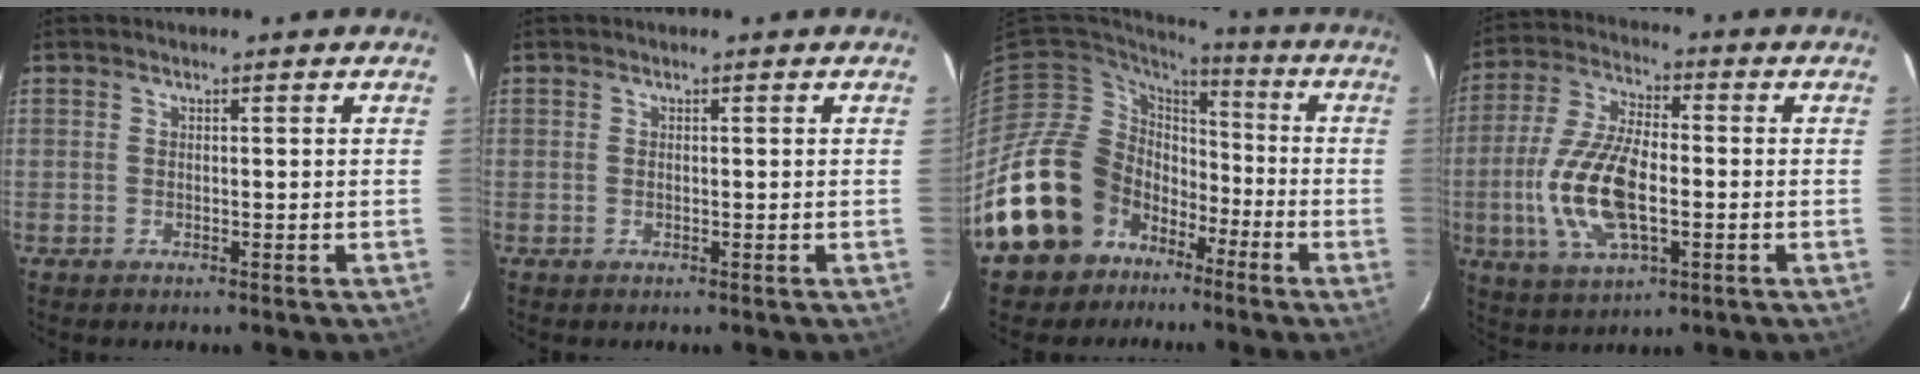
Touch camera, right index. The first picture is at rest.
{"total": 0.0}
{"total": 19.2, "force": [-9.9, 14.8, 7.0], "torque": [-0.168, 0.030, -0.152]}
{"total": 15.0, "force": [-2.9, 6.4, 13.3], "torque": [-0.283, -0.002, -0.053]}